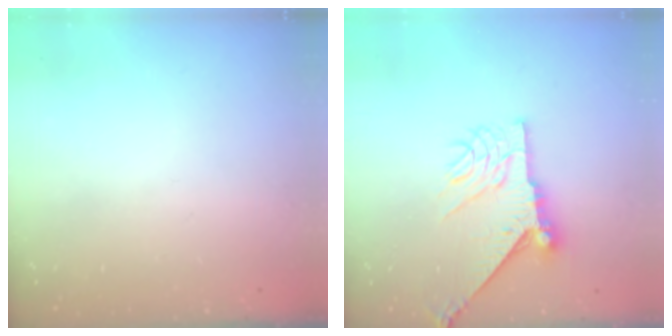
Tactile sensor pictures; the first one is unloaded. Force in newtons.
{"total": 13.4, "press": 13.4, "slide": 1.2}